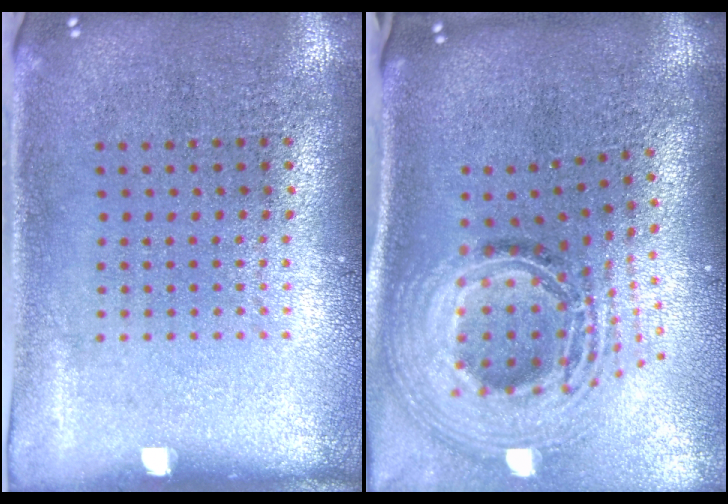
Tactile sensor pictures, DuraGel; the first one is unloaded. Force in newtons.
{"total": 2.8, "press": 1.9, "slide": 2.1}